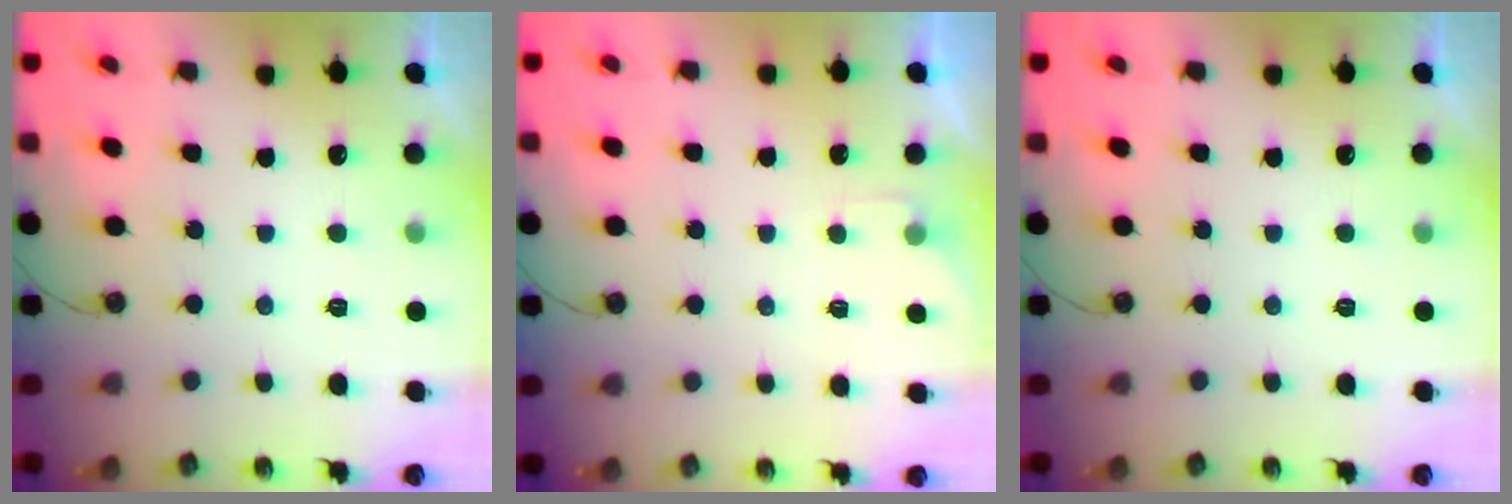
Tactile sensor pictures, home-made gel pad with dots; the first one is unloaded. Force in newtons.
{"total": 3.3, "press": 3.2, "slide": 0.5}
{"total": 0.0}